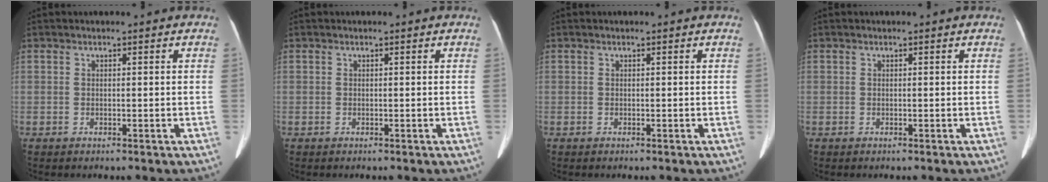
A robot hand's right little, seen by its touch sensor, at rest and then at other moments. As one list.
[{"total": 0.0}, {"total": 0.0}, {"total": 0.0}]